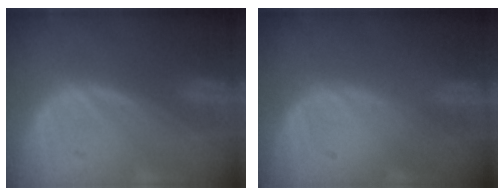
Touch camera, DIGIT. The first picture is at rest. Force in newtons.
{"total": 0.0}